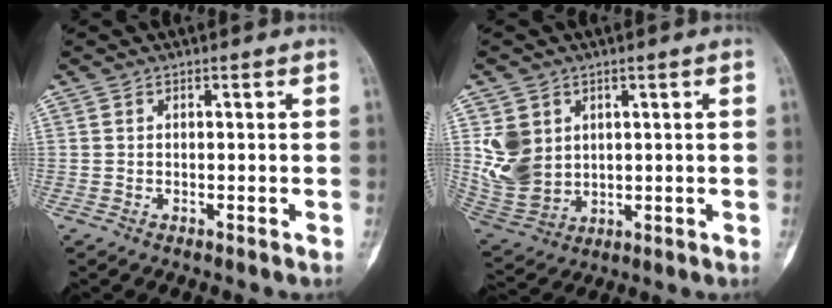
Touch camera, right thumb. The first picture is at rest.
{"total": 9.7, "force": [2.6, 7.8, 5.1], "torque": [-0.082, -0.014, 0.074]}